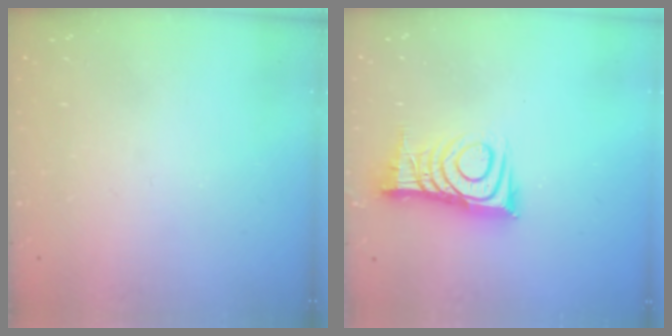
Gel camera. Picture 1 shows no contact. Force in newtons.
{"total": 12.2, "press": 12.1, "slide": 0.9}